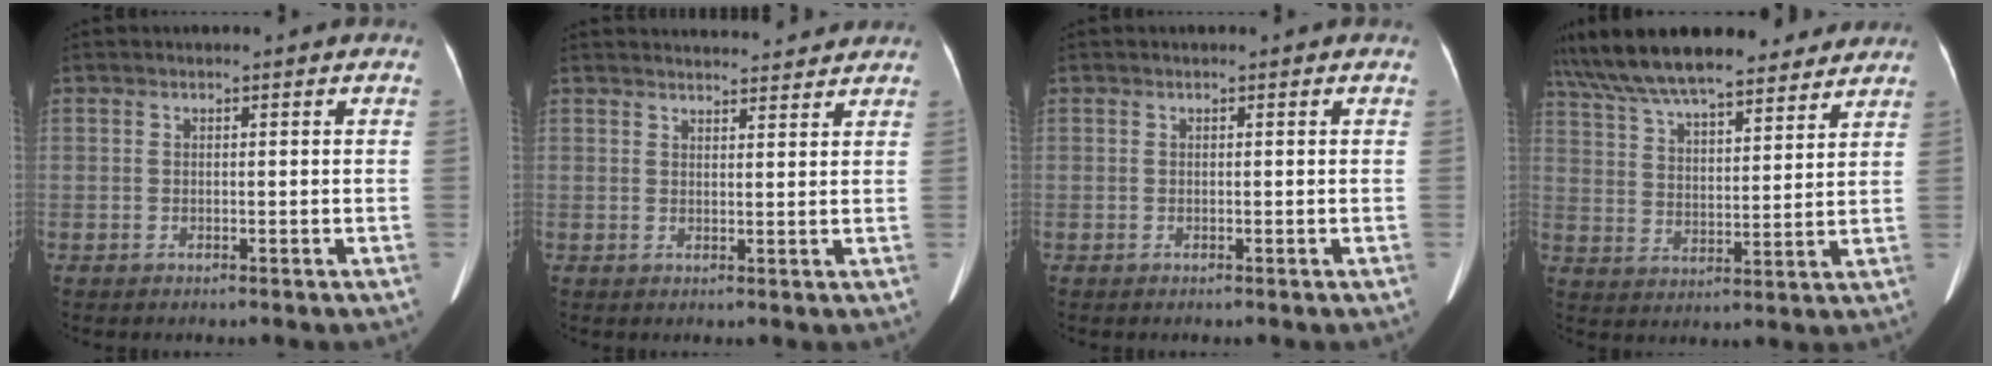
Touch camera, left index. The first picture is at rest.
{"total": 9.6, "force": [9.3, 1.2, 2.2], "torque": [-0.019, 0.007, 0.108]}
{"total": 0.0}
{"total": 20.8, "force": [17.7, 4.9, 9.7], "torque": [-0.174, 0.038, 0.273]}